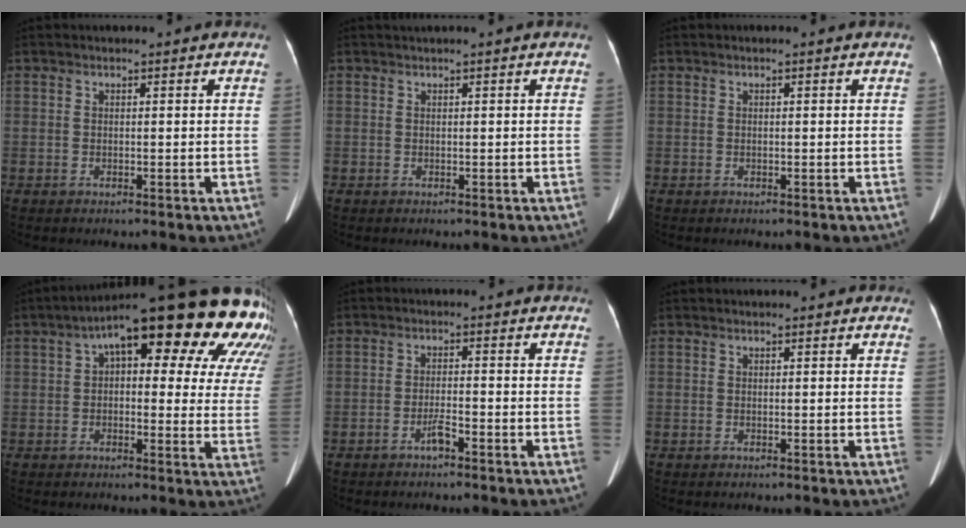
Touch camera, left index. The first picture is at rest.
{"total": 0.0}
{"total": 0.0}
{"total": 23.3, "force": [13.9, 7.1, 17.3], "torque": [-0.221, 0.065, 0.164]}
{"total": 2.3, "force": [-2.1, 0.0, 1.0], "torque": [-0.021, -0.016, -0.034]}
{"total": 2.1, "force": [1.8, 0.6, 0.9], "torque": [-0.014, 0.017, 0.017]}